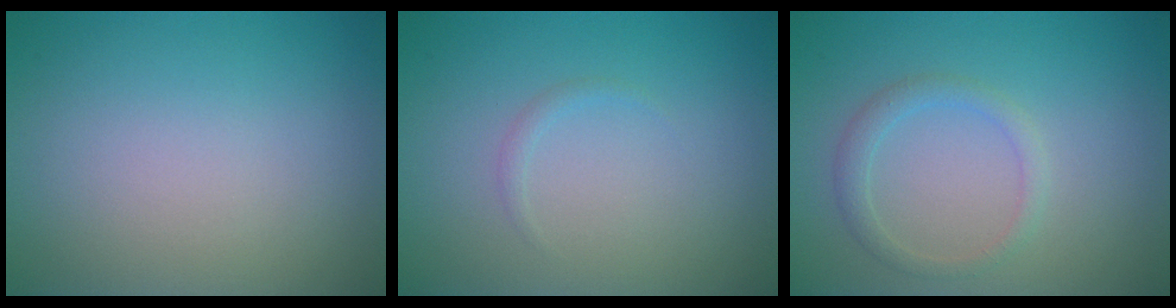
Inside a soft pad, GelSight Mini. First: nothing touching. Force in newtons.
{"total": 0.6, "press": 0.6, "slide": 0.1}
{"total": 1.6, "press": 1.6, "slide": 0.1}